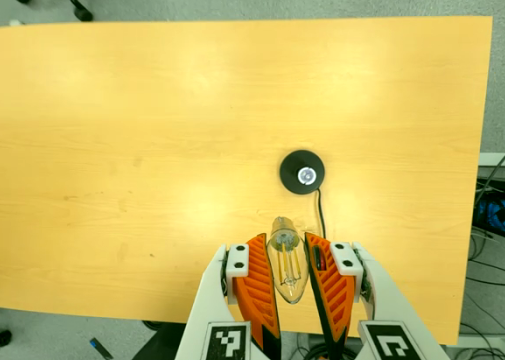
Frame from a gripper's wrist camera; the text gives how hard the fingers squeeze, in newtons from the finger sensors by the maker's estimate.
{"total": 12.8, "left": 14.0, "right": 11.5}